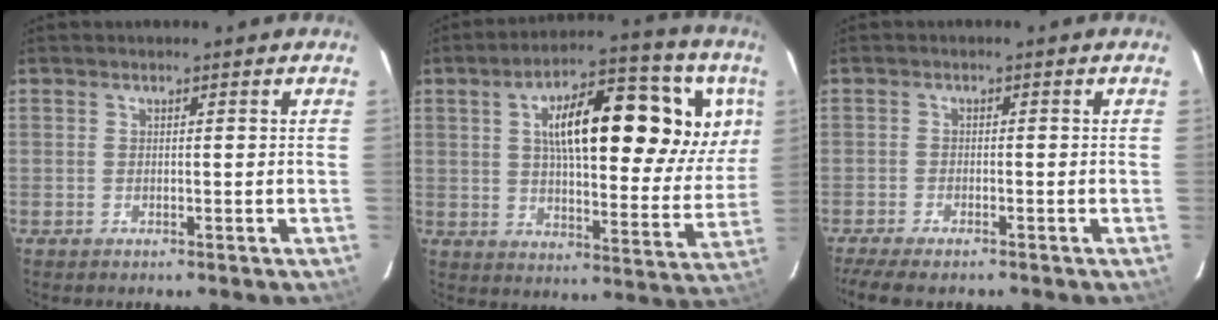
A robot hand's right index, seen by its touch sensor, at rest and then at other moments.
{"total": 24.1, "force": [9.0, 9.4, 20.3], "torque": [-0.305, 0.041, 0.140]}
{"total": 7.2, "force": [-5.9, 1.8, 3.7], "torque": [-0.096, -0.028, -0.105]}